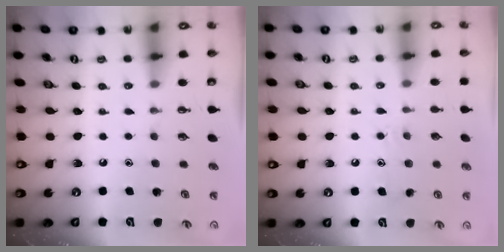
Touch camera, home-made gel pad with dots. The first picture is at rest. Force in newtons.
{"total": 8.5, "press": 8.5, "slide": 0.5}